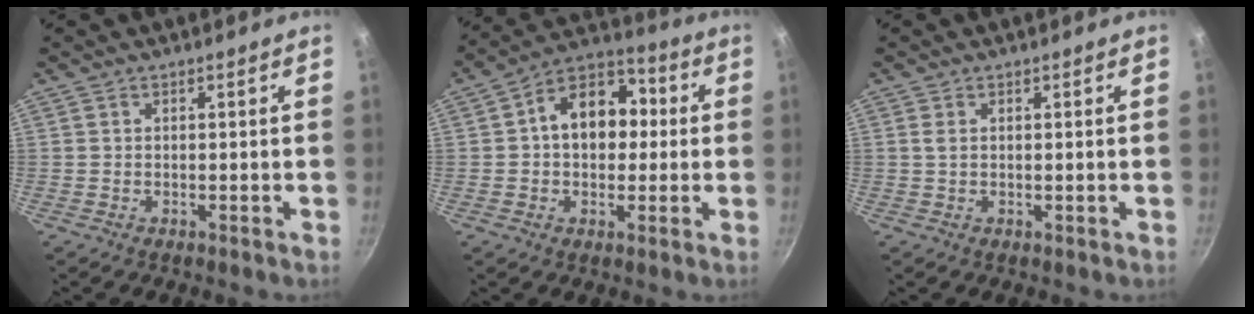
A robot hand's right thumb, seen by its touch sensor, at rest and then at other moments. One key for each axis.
{"total": 13.8, "fx": 1.3, "fy": 10.0, "fz": 9.4, "tx": -0.094, "ty": 0.033, "tz": 0.001}
{"total": 1.1, "fx": 0.4, "fy": 0.5, "fz": 0.9, "tx": -0.020, "ty": 0.000, "tz": 0.007}